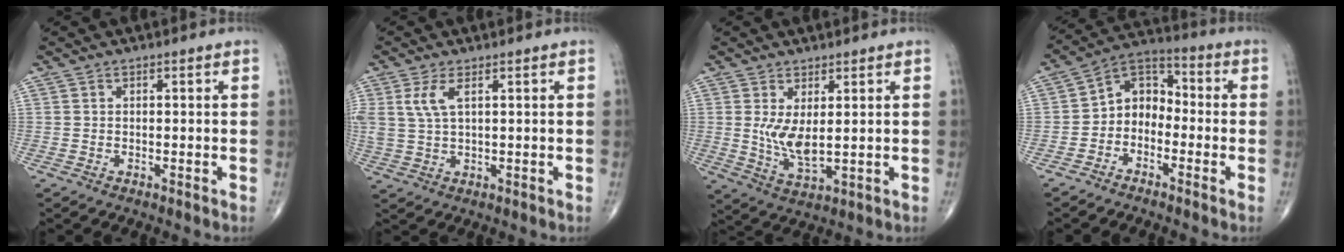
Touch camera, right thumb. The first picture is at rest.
{"total": 4.8, "force": [1.8, 1.9, 4.1], "torque": [-0.104, 0.000, 0.045]}
{"total": 6.3, "force": [1.1, 2.4, 5.7], "torque": [-0.113, -0.025, 0.031]}
{"total": 8.1, "force": [-2.4, 6.2, 4.6], "torque": [-0.051, 0.047, -0.063]}